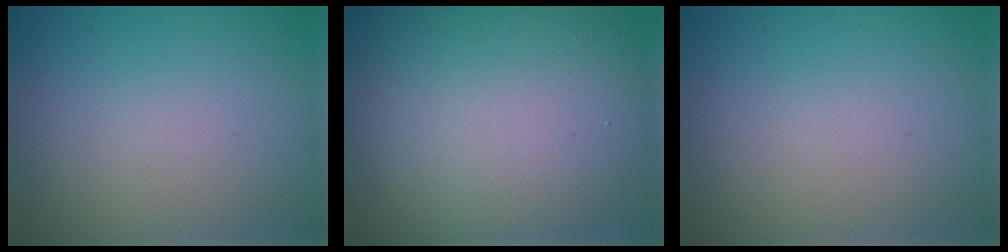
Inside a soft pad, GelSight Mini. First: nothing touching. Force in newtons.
{"total": 17.1, "press": 17.1, "slide": 0.8}
{"total": 0.0}